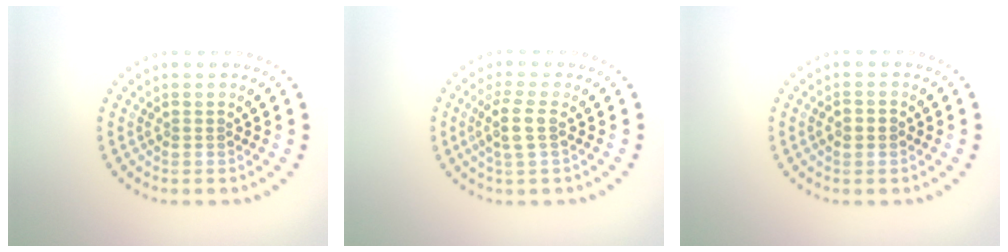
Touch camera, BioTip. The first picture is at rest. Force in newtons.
{"total": 2.4, "press": 2.0, "slide": 1.4}
{"total": 1.7, "press": 1.7, "slide": 0.1}